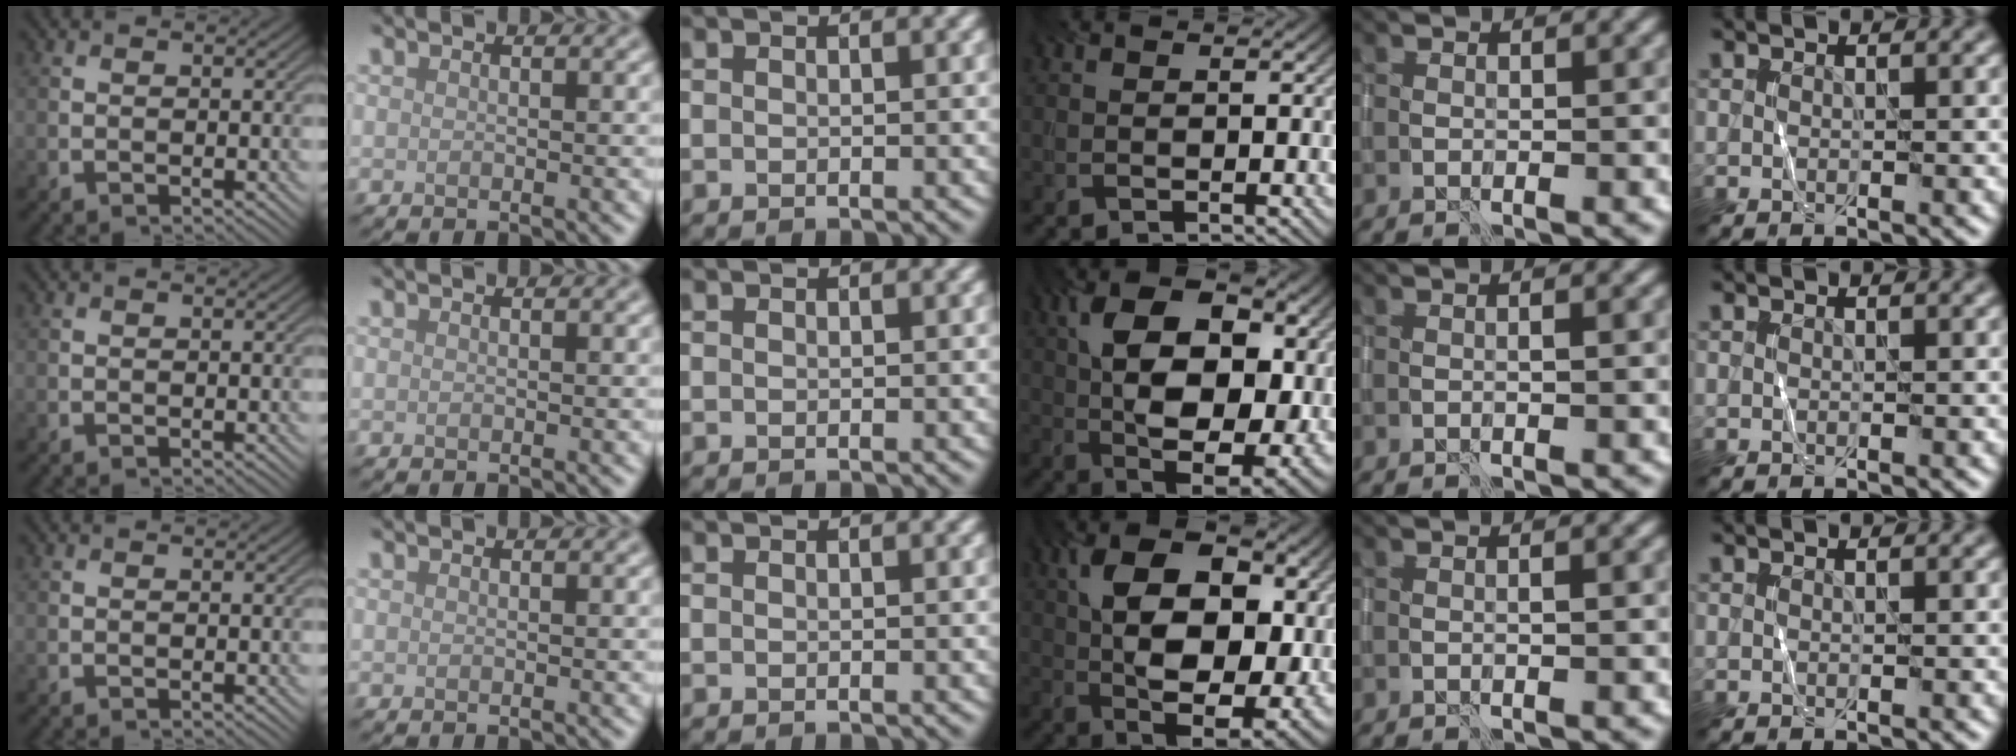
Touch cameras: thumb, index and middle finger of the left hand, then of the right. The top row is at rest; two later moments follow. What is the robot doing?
{"motion": "wrap", "object": "sponge"}